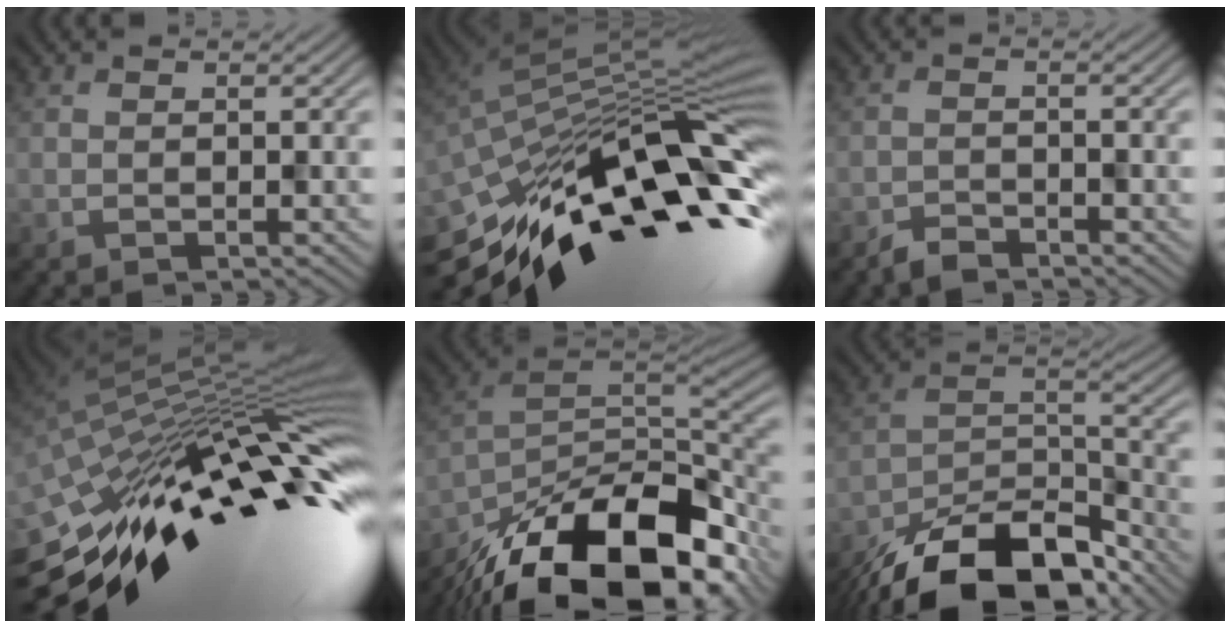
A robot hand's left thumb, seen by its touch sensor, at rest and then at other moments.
{"total": 16.1, "force": [-6.8, 6.1, 13.3], "torque": [-0.239, 0.001, -0.133]}
{"total": 2.1, "force": [-1.9, 0.6, 0.6], "torque": [-0.012, -0.001, -0.040]}
{"total": 18.2, "force": [-3.1, 5.2, 17.1], "torque": [-0.289, -0.003, -0.077]}
{"total": 18.7, "force": [-11.7, 8.8, 11.6], "torque": [-0.219, -0.043, -0.186]}
{"total": 16.1, "force": [-12.0, 6.7, 8.4], "torque": [-0.187, -0.028, -0.188]}